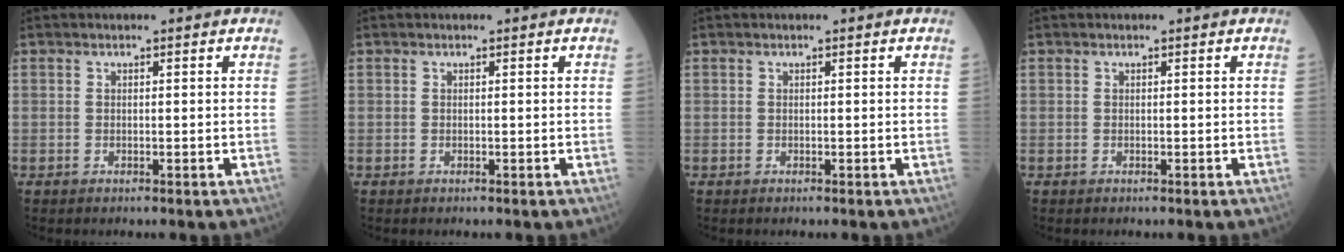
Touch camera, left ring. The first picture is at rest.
{"total": 0.0}
{"total": 0.0}
{"total": 0.0}